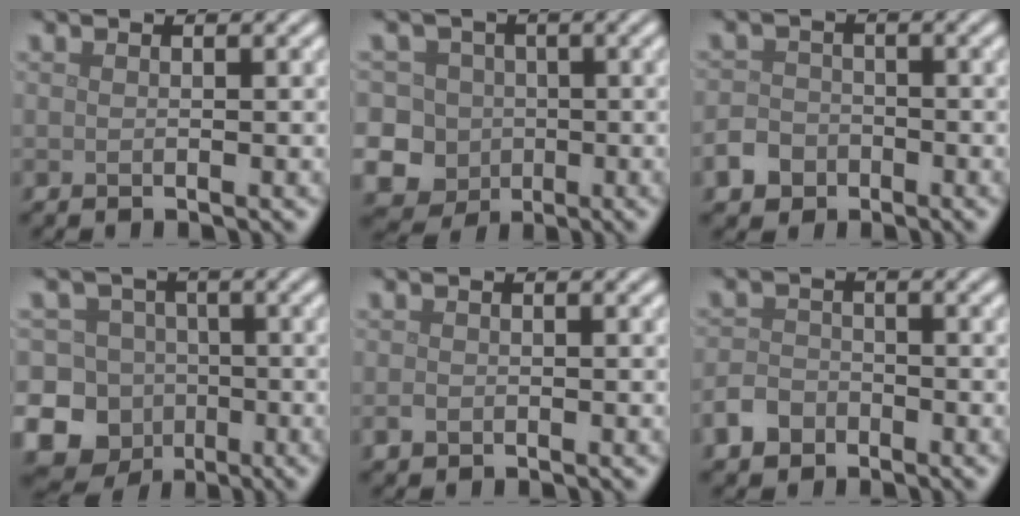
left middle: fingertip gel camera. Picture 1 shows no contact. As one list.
[{"total": 11.3, "force": [-2.6, 10.5, 3.3], "torque": [-0.079, 0.008, -0.074]}, {"total": 4.0, "force": [-2.4, 3.0, 1.0], "torque": [-0.008, -0.009, -0.048]}, {"total": 16.2, "force": [-6.3, 14.5, 3.6], "torque": [-0.100, -0.018, -0.121]}, {"total": 0.9, "force": [-0.4, 0.7, 0.3], "torque": [-0.004, -0.004, -0.009]}, {"total": 2.9, "force": [-1.9, 2.1, 0.9], "torque": [-0.015, 0.001, -0.043]}]